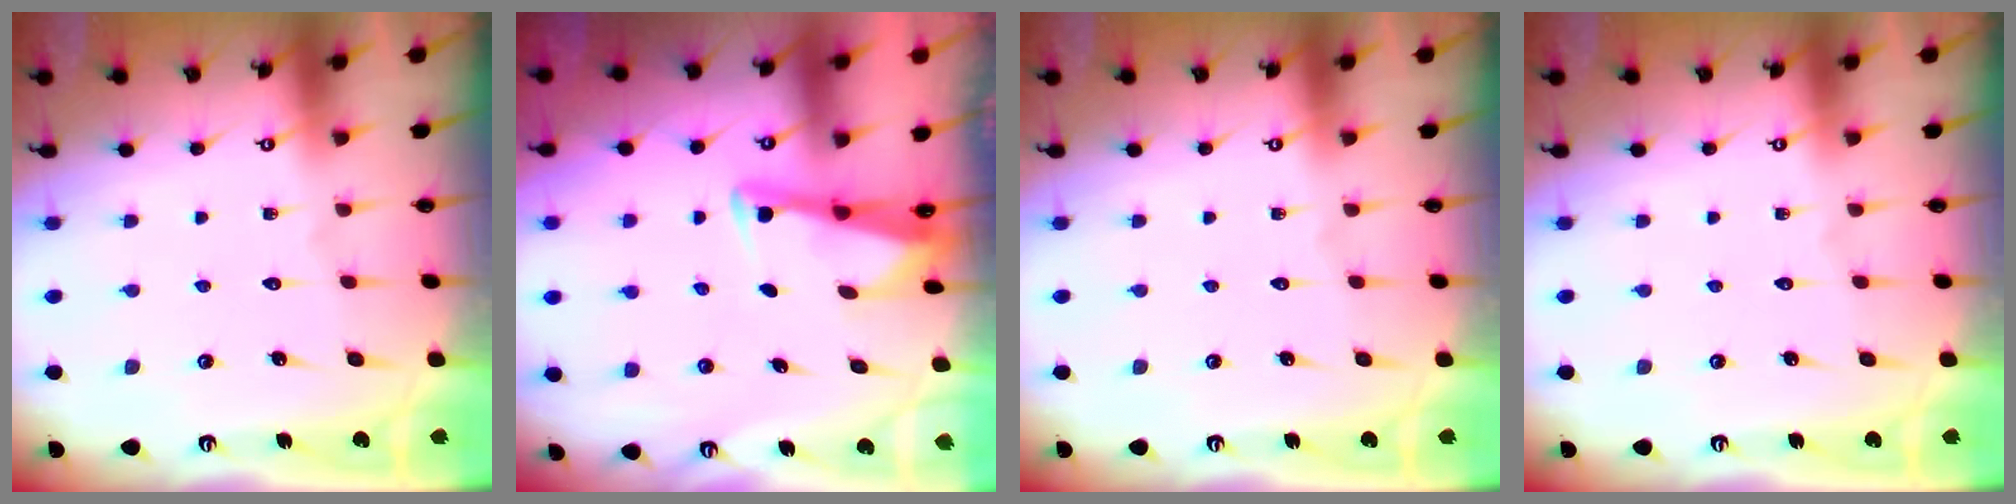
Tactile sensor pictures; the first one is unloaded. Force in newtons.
{"total": 3.1, "press": 3.1, "slide": 0.5}
{"total": 0.0}
{"total": 0.0}